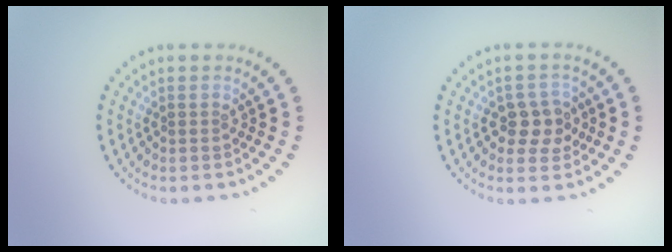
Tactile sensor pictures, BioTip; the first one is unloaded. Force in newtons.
{"total": 2.9, "press": 2.8, "slide": 0.9}